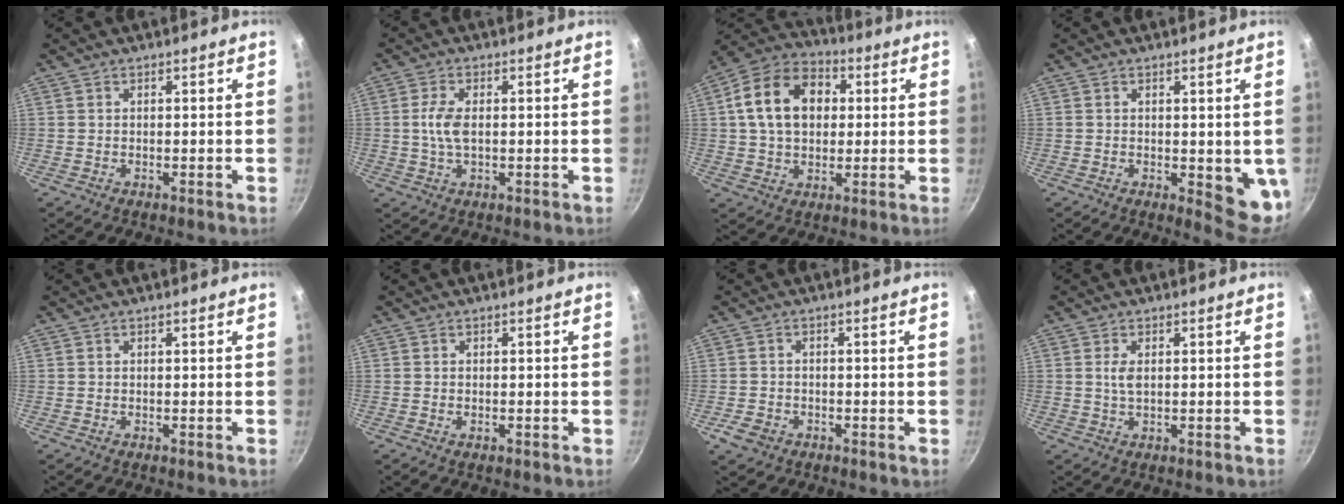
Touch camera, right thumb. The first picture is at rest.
{"total": 4.8, "force": [0.2, 2.4, 4.1], "torque": [-0.087, 0.004, 0.000]}
{"total": 15.3, "force": [2.7, 11.1, 10.1], "torque": [-0.150, 0.024, 0.033]}
{"total": 6.5, "force": [0.1, 2.9, 5.8], "torque": [-0.059, -0.010, 0.008]}
{"total": 0.0}
{"total": 0.6, "force": [-0.2, 0.3, 0.4], "torque": [-0.007, 0.001, -0.003]}
{"total": 3.4, "force": [-1.7, 2.5, 1.6], "torque": [-0.031, 0.013, -0.029]}
{"total": 2.3, "force": [0.4, 1.1, 2.0], "torque": [-0.037, -0.001, 0.009]}